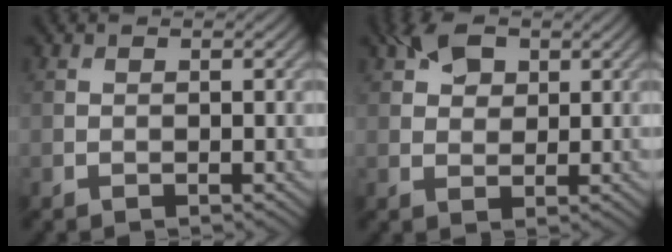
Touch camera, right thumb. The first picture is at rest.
{"total": 4.2, "force": [2.2, 2.8, 2.3], "torque": [-0.045, 0.005, 0.037]}